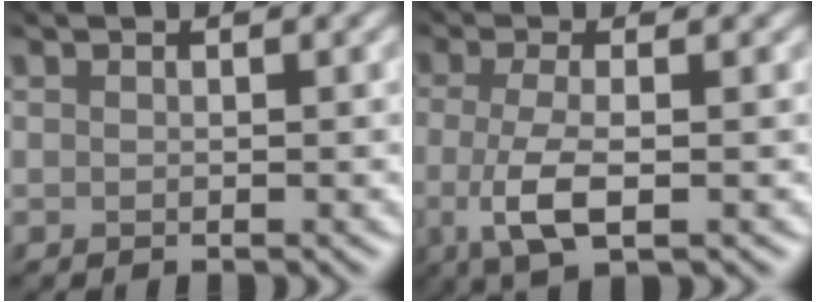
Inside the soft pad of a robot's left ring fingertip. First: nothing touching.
{"total": 4.4, "force": [-1.9, 1.1, 3.8], "torque": [-0.080, -0.008, -0.027]}